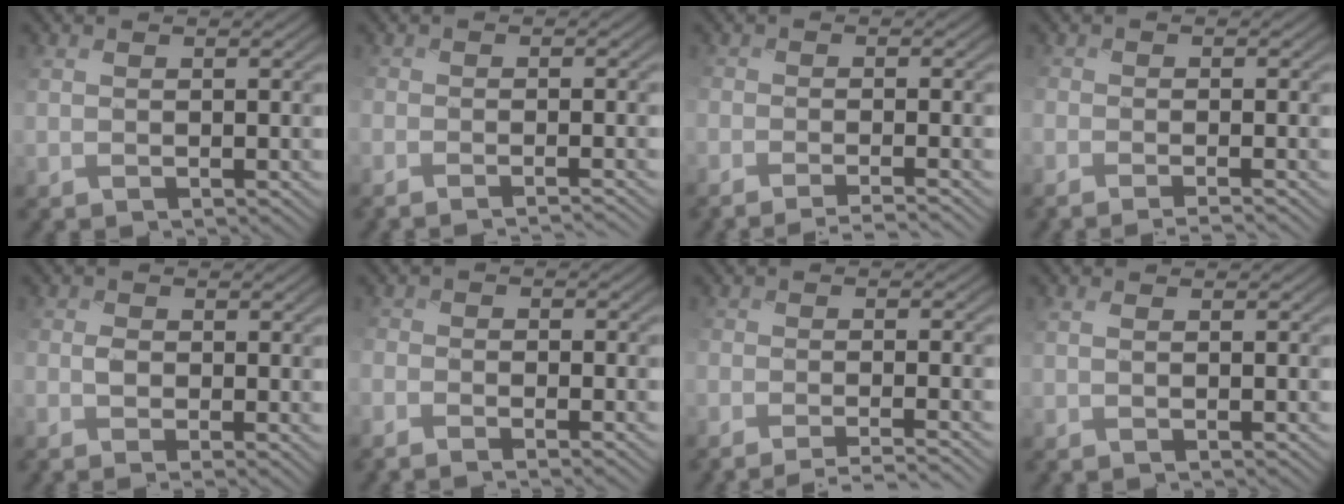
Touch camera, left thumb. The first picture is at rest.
{"total": 3.7, "force": [-2.9, 0.9, 2.1], "torque": [-0.025, -0.004, -0.033]}
{"total": 4.2, "force": [-3.3, 0.7, 2.5], "torque": [-0.034, -0.001, -0.052]}
{"total": 3.4, "force": [-2.4, 0.8, 2.2], "torque": [-0.028, -0.007, -0.030]}
{"total": 2.6, "force": [-0.2, 1.3, 2.3], "torque": [-0.047, 0.003, -0.007]}
{"total": 3.1, "force": [-2.4, 0.9, 1.7], "torque": [-0.038, -0.011, -0.039]}
{"total": 4.7, "force": [-3.8, 0.7, 2.6], "torque": [-0.039, 0.002, -0.062]}
{"total": 0.7, "force": [0.4, -0.2, 0.5], "torque": [-0.013, 0.006, 0.003]}